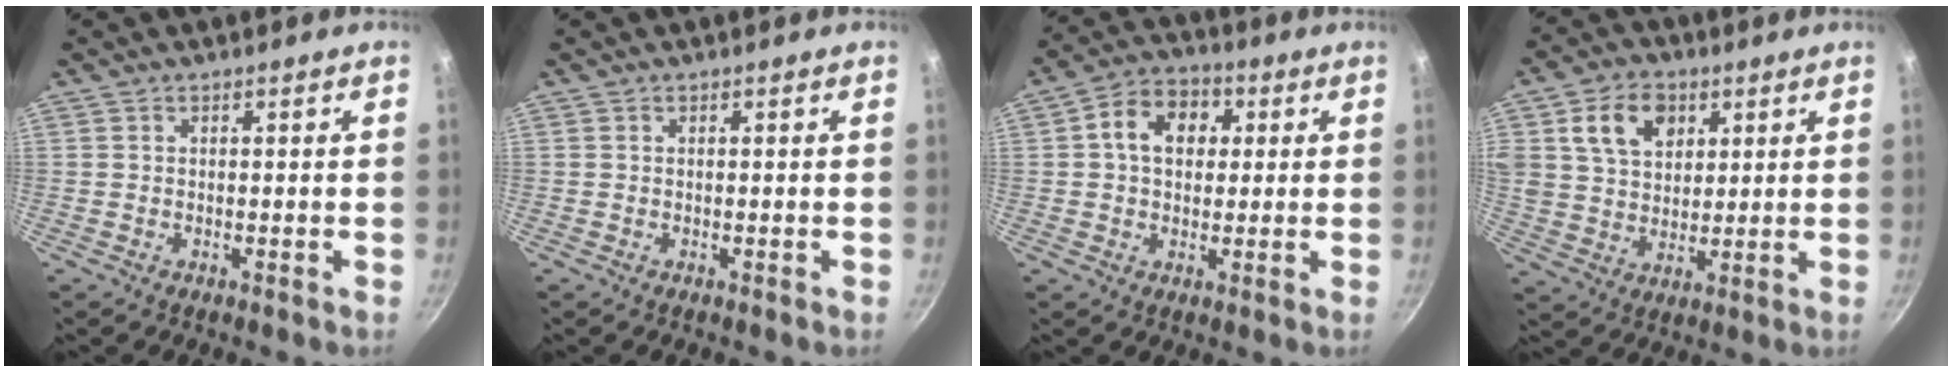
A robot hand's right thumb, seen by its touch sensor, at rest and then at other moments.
{"total": 0.0}
{"total": 9.4, "force": [1.8, 7.2, 5.9], "torque": [-0.067, 0.014, 0.013]}
{"total": 11.4, "force": [4.4, 8.3, 6.5], "torque": [-0.092, -0.006, 0.074]}